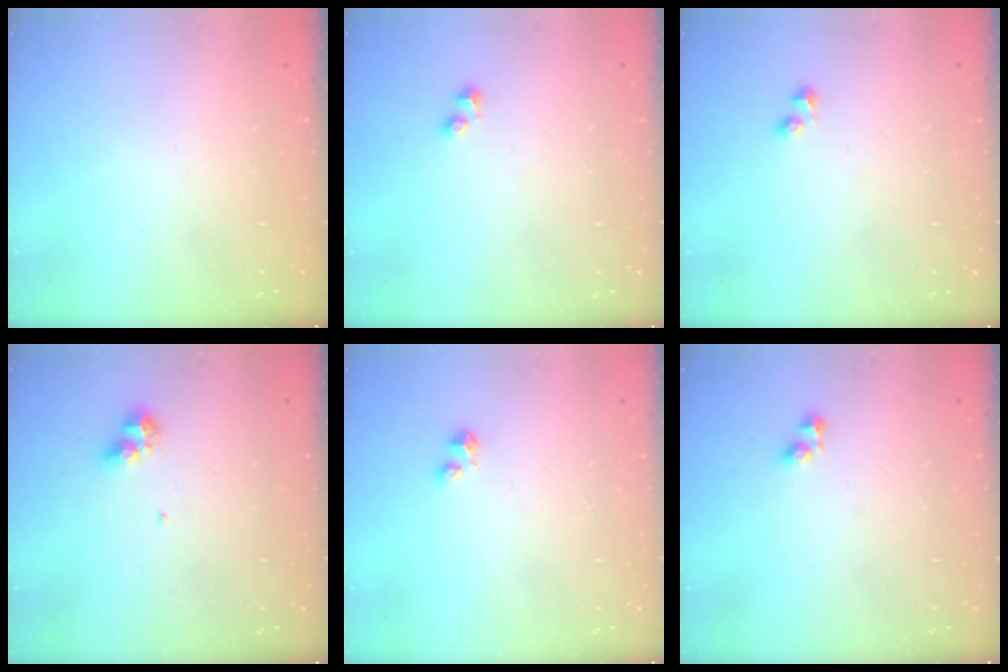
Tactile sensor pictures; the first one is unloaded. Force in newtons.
{"total": 1.5, "press": 1.2, "slide": 0.8}
{"total": 1.8, "press": 1.7, "slide": 0.6}
{"total": 6.1, "press": 6.1, "slide": 0.6}
{"total": 2.4, "press": 2.4, "slide": 0.1}
{"total": 2.8, "press": 2.8, "slide": 0.1}